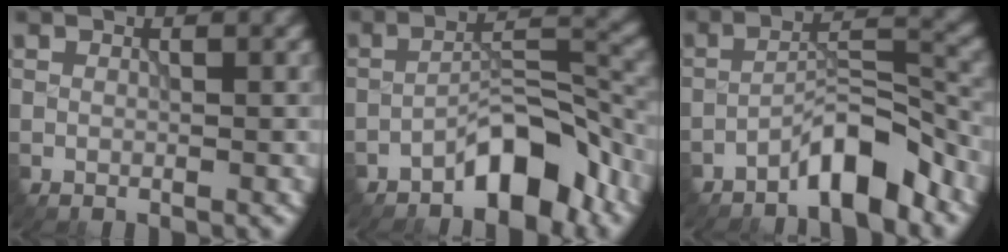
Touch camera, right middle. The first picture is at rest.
{"total": 5.8, "force": [-4.1, 1.8, 3.7], "torque": [-0.048, 0.019, -0.072]}
{"total": 5.2, "force": [-4.0, 1.1, 3.3], "torque": [-0.048, 0.018, -0.075]}